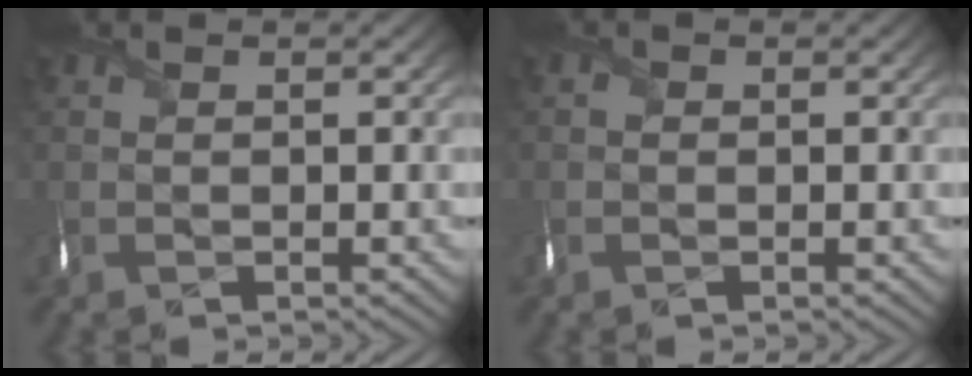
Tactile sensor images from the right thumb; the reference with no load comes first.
{"total": 0.6, "force": [-0.1, 0.6, 0.2], "torque": [-0.003, 0.003, -0.006]}